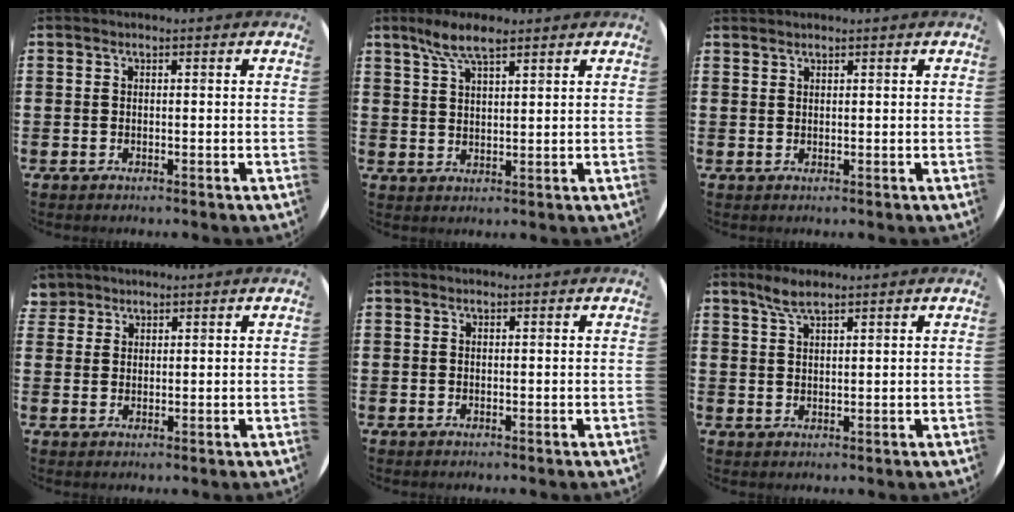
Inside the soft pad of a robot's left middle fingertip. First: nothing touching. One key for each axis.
{"total": 5.6, "fx": 4.2, "fy": 1.4, "fz": 3.5, "tx": -0.078, "ty": 0.002, "tz": 0.074}
{"total": 0.8, "fx": 0.8, "fy": 0.0, "fz": -0.2, "tx": 0.004, "ty": 0.003, "tz": 0.015}
{"total": 2.6, "fx": 2.4, "fy": 1.2, "fz": 0.1, "tx": 0.001, "ty": 0.001, "tz": 0.046}
{"total": 0.0}
{"total": 3.1, "fx": 2.5, "fy": 0.6, "fz": 1.8, "tx": -0.038, "ty": 0.005, "tz": 0.045}